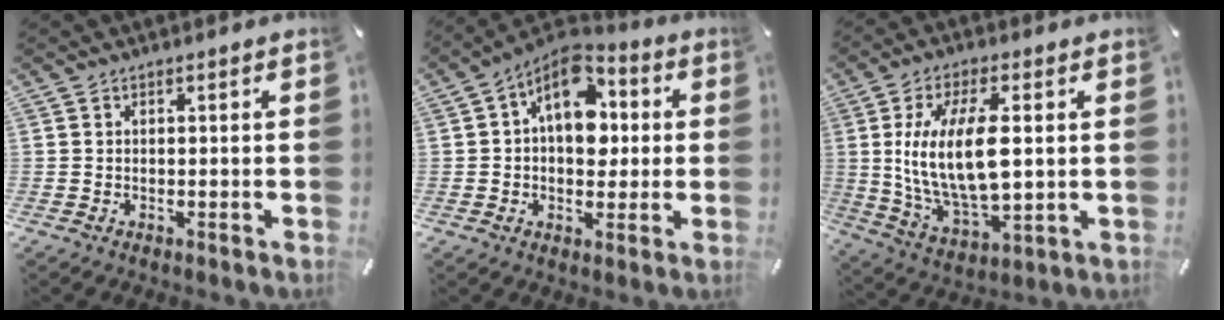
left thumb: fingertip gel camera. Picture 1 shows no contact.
{"total": 13.0, "force": [3.2, 8.9, 8.9], "torque": [-0.148, -0.023, 0.055]}
{"total": 16.3, "force": [2.3, 7.3, 14.3], "torque": [-0.303, -0.011, 0.037]}